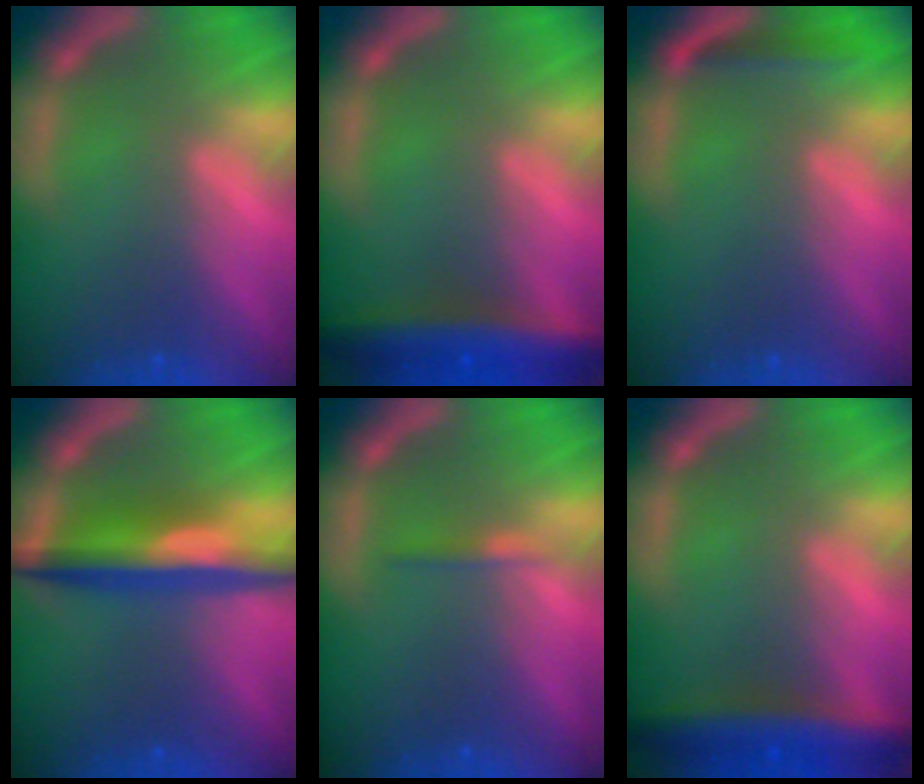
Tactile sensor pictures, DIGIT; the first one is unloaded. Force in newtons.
{"total": 6.5}
{"total": 1.9}
{"total": 6.5}
{"total": 0.9}
{"total": 6.0}